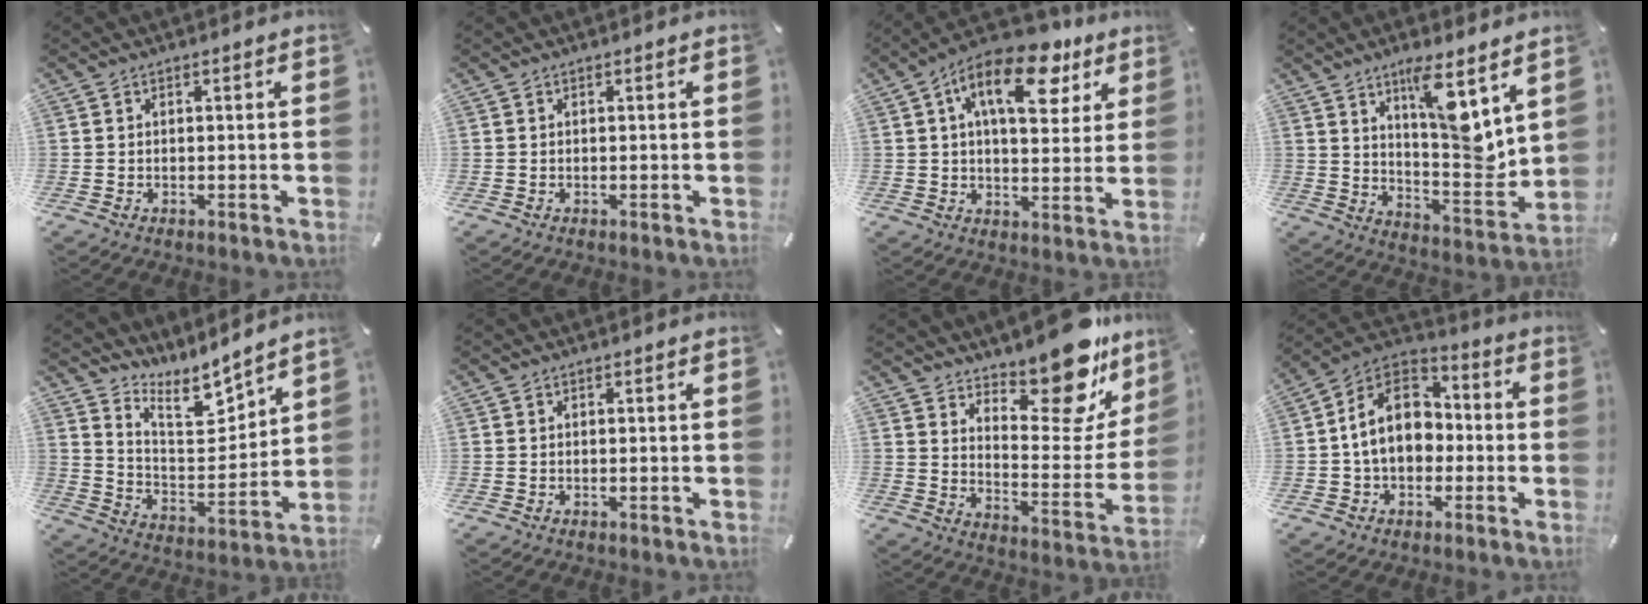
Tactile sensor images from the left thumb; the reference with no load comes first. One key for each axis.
{"total": 0.0}
{"total": 16.5, "fx": 8.3, "fy": 8.1, "fz": 11.8, "tx": -0.174, "ty": -0.033, "tz": 0.135}
{"total": 13.0, "fx": 7.5, "fy": 3.8, "fz": 9.9, "tx": -0.138, "ty": -0.066, "tz": 0.127}
{"total": 11.2, "fx": 8.9, "fy": 4.8, "fz": 4.9, "tx": -0.090, "ty": -0.067, "tz": 0.162}
{"total": 0.0}
{"total": 18.3, "fx": 15.0, "fy": 6.6, "fz": 8.1, "tx": -0.087, "ty": -0.139, "tz": 0.249}
{"total": 13.2, "fx": -0.8, "fy": 10.6, "fz": 7.8, "tx": -0.147, "ty": 0.015, "tz": -0.016}